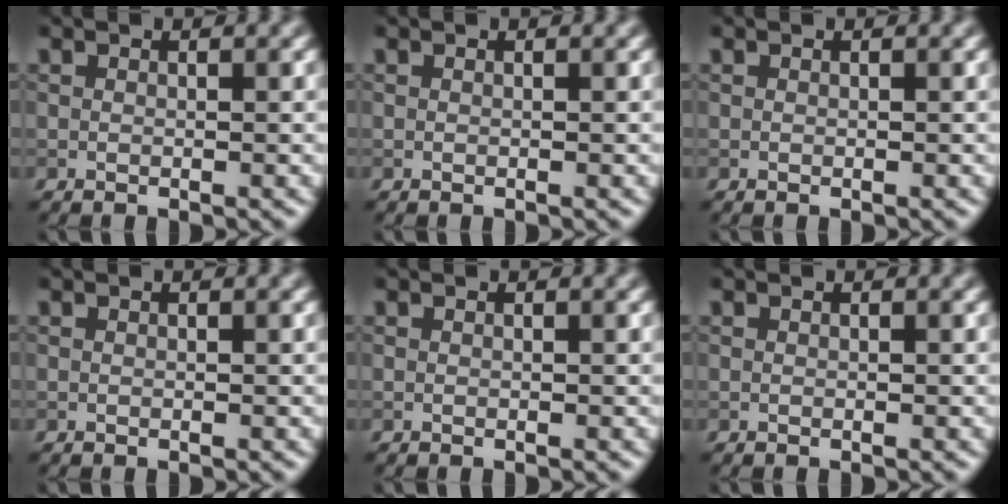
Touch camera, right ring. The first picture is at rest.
{"total": 0.0}
{"total": 0.0}
{"total": 0.0}
{"total": 0.0}
{"total": 0.0}